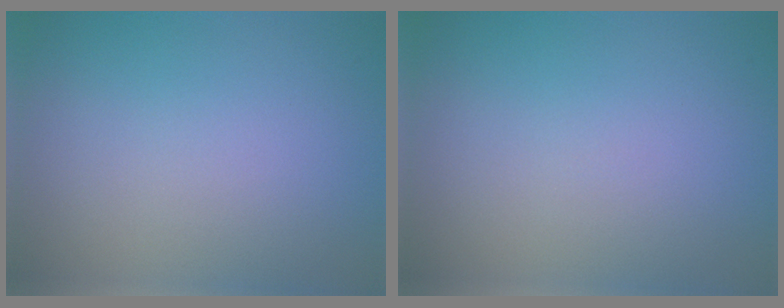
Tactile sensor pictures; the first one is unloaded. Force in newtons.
{"total": 0.0}